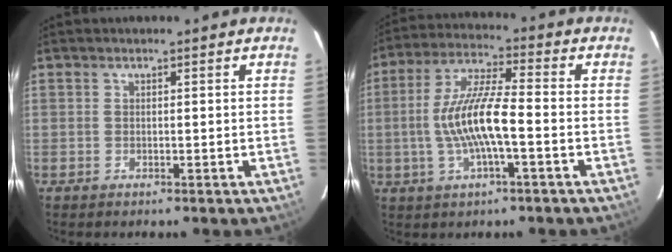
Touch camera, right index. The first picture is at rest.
{"total": 11.7, "force": [-2.3, 2.1, 11.2], "torque": [-0.229, 0.005, -0.044]}